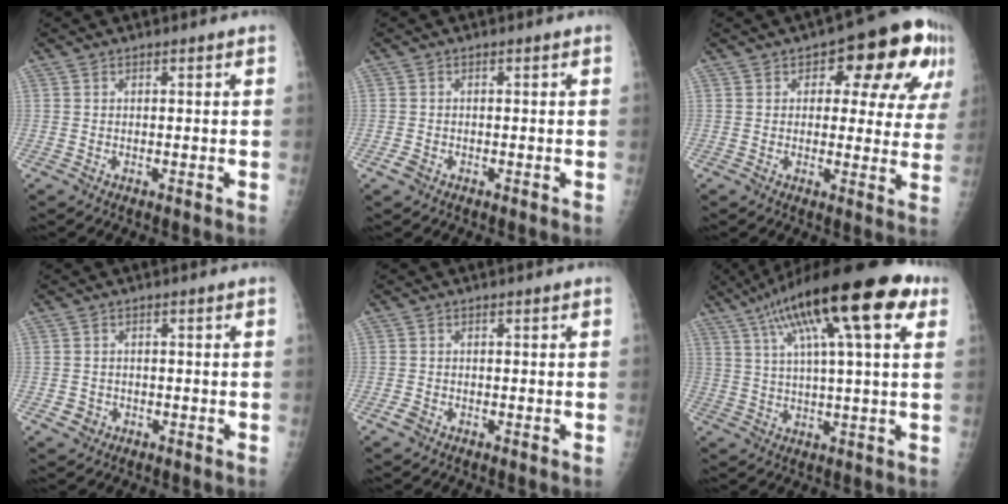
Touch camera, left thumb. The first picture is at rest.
{"total": 1.4, "force": [-0.7, 1.0, 0.6], "torque": [-0.012, 0.001, -0.013]}
{"total": 14.9, "force": [5.8, 7.4, 11.5], "torque": [-0.091, 0.004, 0.066]}
{"total": 2.2, "force": [-0.8, 2.0, 0.5], "torque": [-0.001, 0.006, -0.007]}
{"total": 1.4, "force": [-0.7, 1.0, 0.6], "torque": [-0.012, 0.001, -0.014]}
{"total": 22.7, "force": [11.2, 5.3, 19.0], "torque": [-0.304, 0.013, 0.175]}